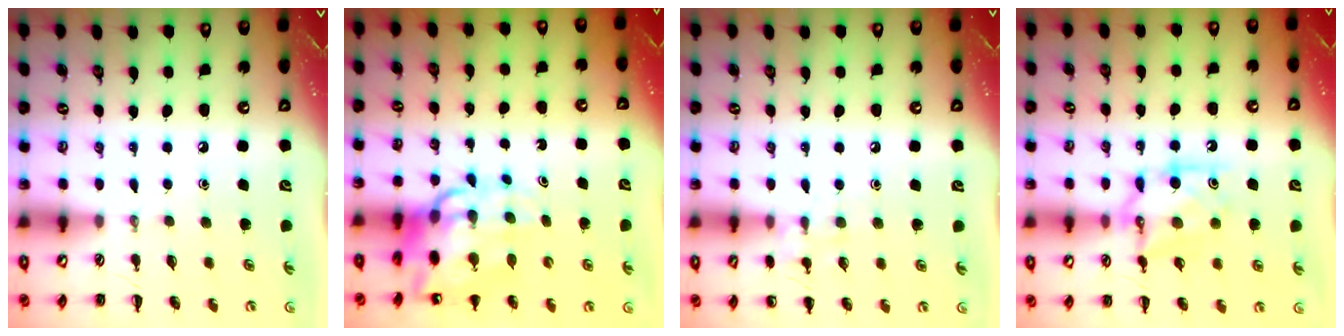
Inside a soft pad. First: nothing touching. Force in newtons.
{"total": 14.1, "press": 13.5, "slide": 3.9}
{"total": 7.2, "press": 7.0, "slide": 1.8}
{"total": 10.5, "press": 10.5, "slide": 0.5}